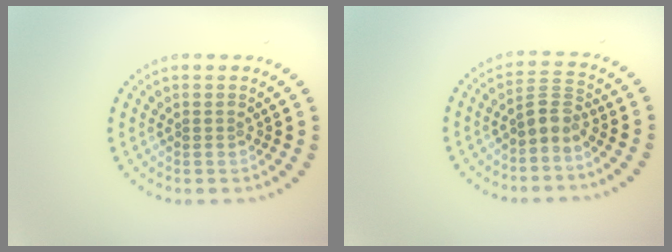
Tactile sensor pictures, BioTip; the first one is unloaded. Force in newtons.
{"total": 2.2, "press": 1.7, "slide": 1.4}